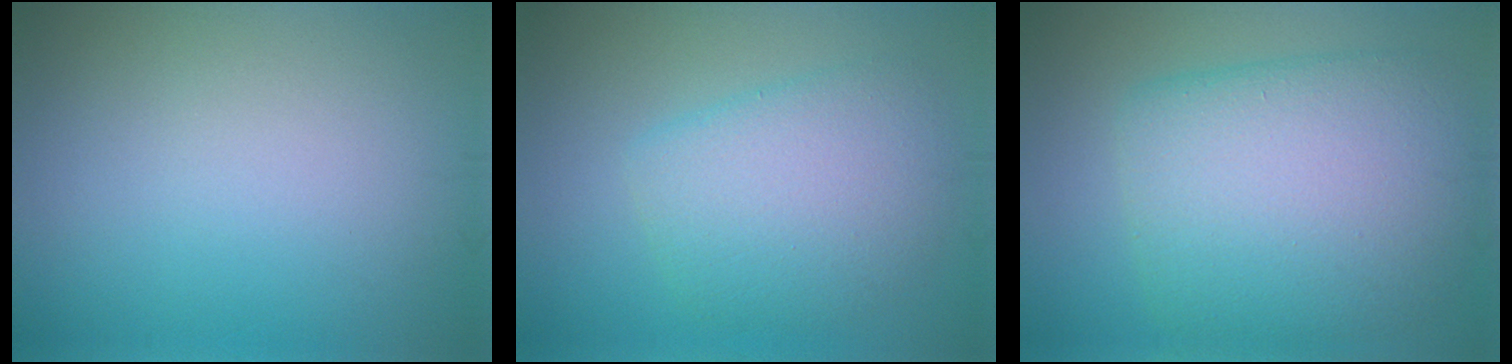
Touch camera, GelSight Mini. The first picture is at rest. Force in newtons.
{"total": 5.0, "press": 5.0, "slide": 0.2}
{"total": 9.3, "press": 9.3, "slide": 0.2}